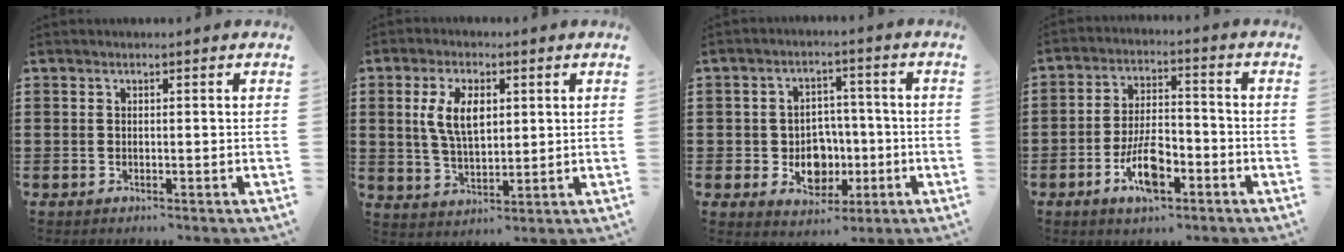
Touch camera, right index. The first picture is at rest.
{"total": 7.0, "force": [1.6, 3.6, 5.8], "torque": [-0.128, 0.009, 0.024]}
{"total": 6.7, "force": [-1.0, 5.9, 3.0], "torque": [-0.043, 0.005, -0.015]}
{"total": 8.3, "force": [-3.9, 3.3, 6.5], "torque": [-0.135, 0.000, -0.072]}